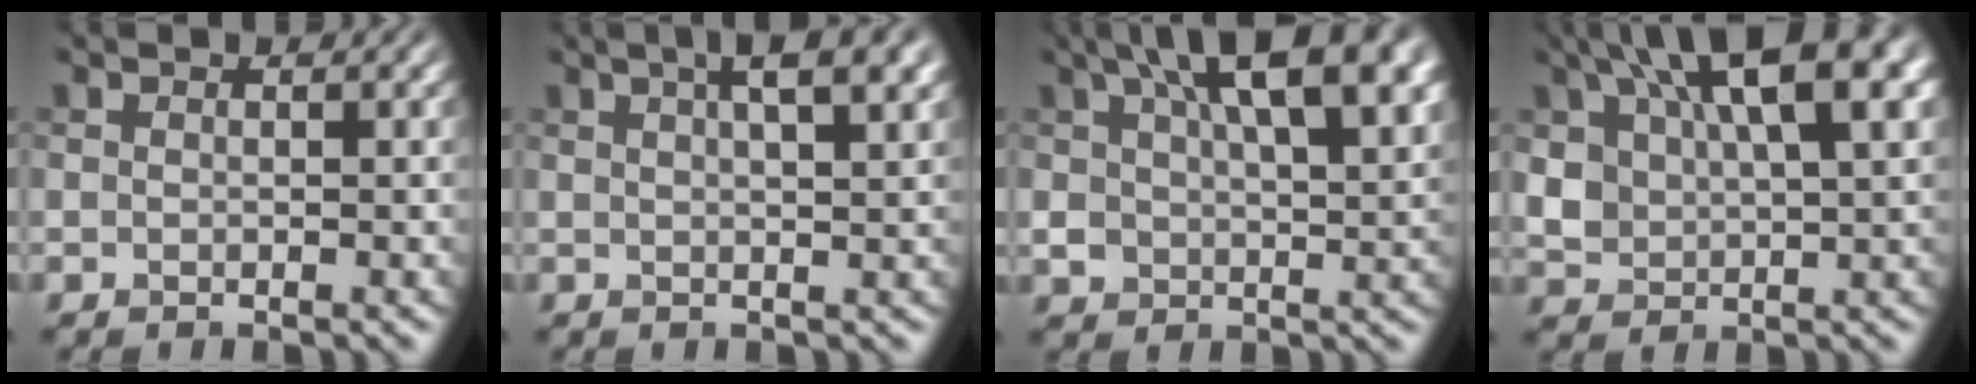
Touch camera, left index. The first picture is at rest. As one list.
[{"total": 5.9, "force": [3.2, 2.0, 4.5], "torque": [-0.037, 0.028, 0.024]}, {"total": 11.1, "force": [5.2, 5.0, 8.4], "torque": [-0.129, 0.014, 0.093]}, {"total": 12.1, "force": [6.0, 5.5, 9.0], "torque": [-0.159, 0.013, 0.112]}]